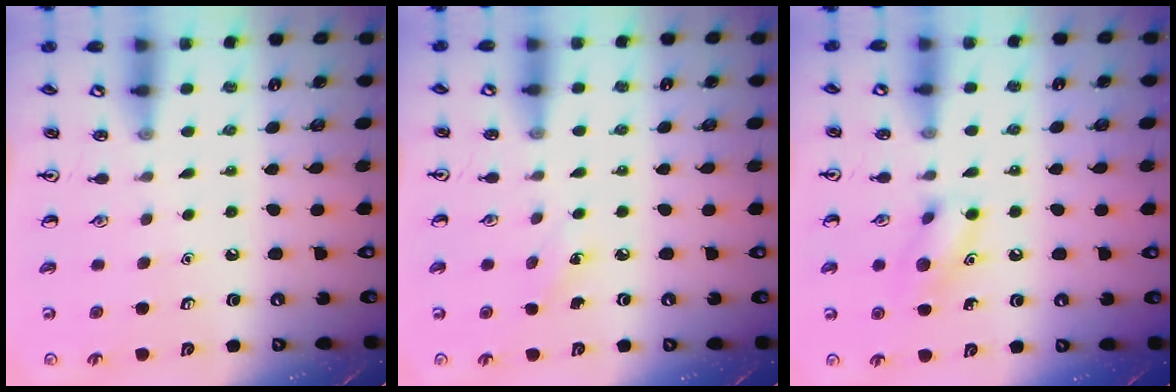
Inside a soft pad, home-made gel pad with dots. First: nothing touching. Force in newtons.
{"total": 4.3, "press": 4.1, "slide": 1.4}
{"total": 9.4, "press": 9.4, "slide": 0.5}